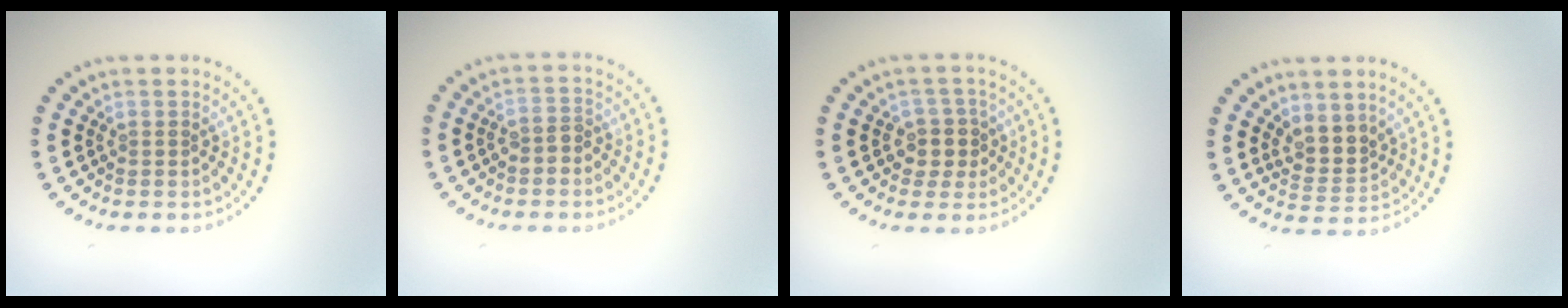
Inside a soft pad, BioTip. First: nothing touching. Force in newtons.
{"total": 1.7, "press": 1.6, "slide": 0.7}
{"total": 2.4, "press": 2.1, "slide": 1.2}
{"total": 2.7, "press": 2.2, "slide": 1.5}